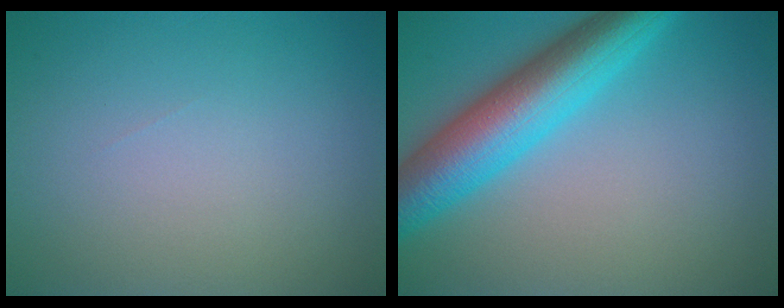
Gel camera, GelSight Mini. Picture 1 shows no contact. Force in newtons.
{"total": 8.3, "press": 8.3, "slide": 0.2}